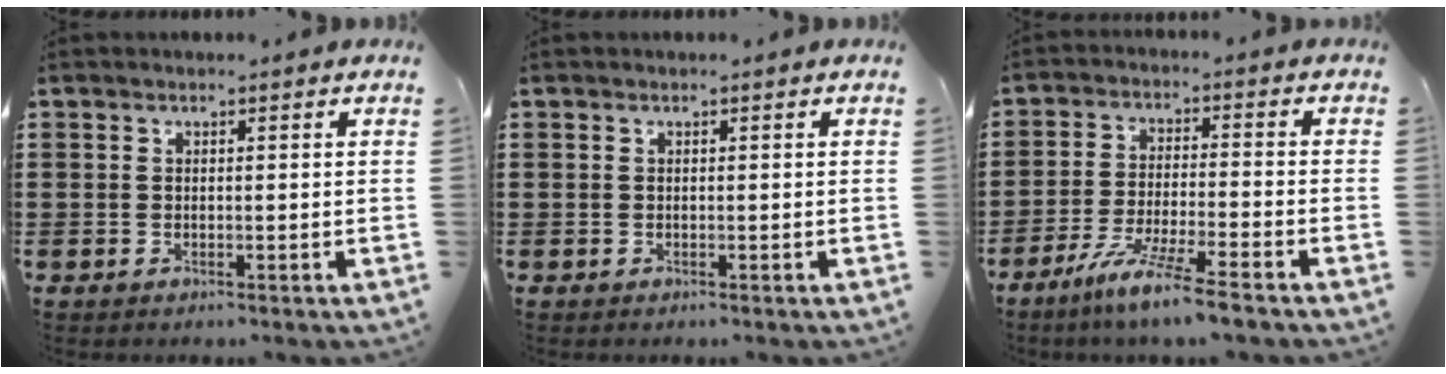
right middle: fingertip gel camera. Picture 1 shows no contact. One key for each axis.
{"total": 0.0}
{"total": 7.5, "fx": -6.2, "fy": -0.6, "fz": 4.2, "tx": -0.084, "ty": -0.016, "tz": -0.116}